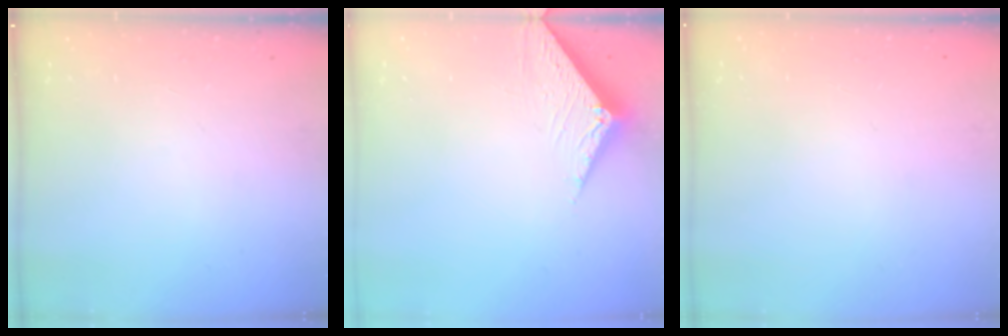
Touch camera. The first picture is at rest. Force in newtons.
{"total": 4.7, "press": 4.7, "slide": 0.3}
{"total": 0.7, "press": 0.3, "slide": 0.7}